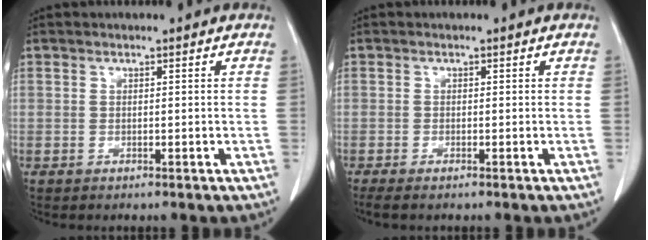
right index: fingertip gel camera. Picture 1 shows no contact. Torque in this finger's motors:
{"motor_torque": [-0.02, -0.03, 0.08, 0.02]}